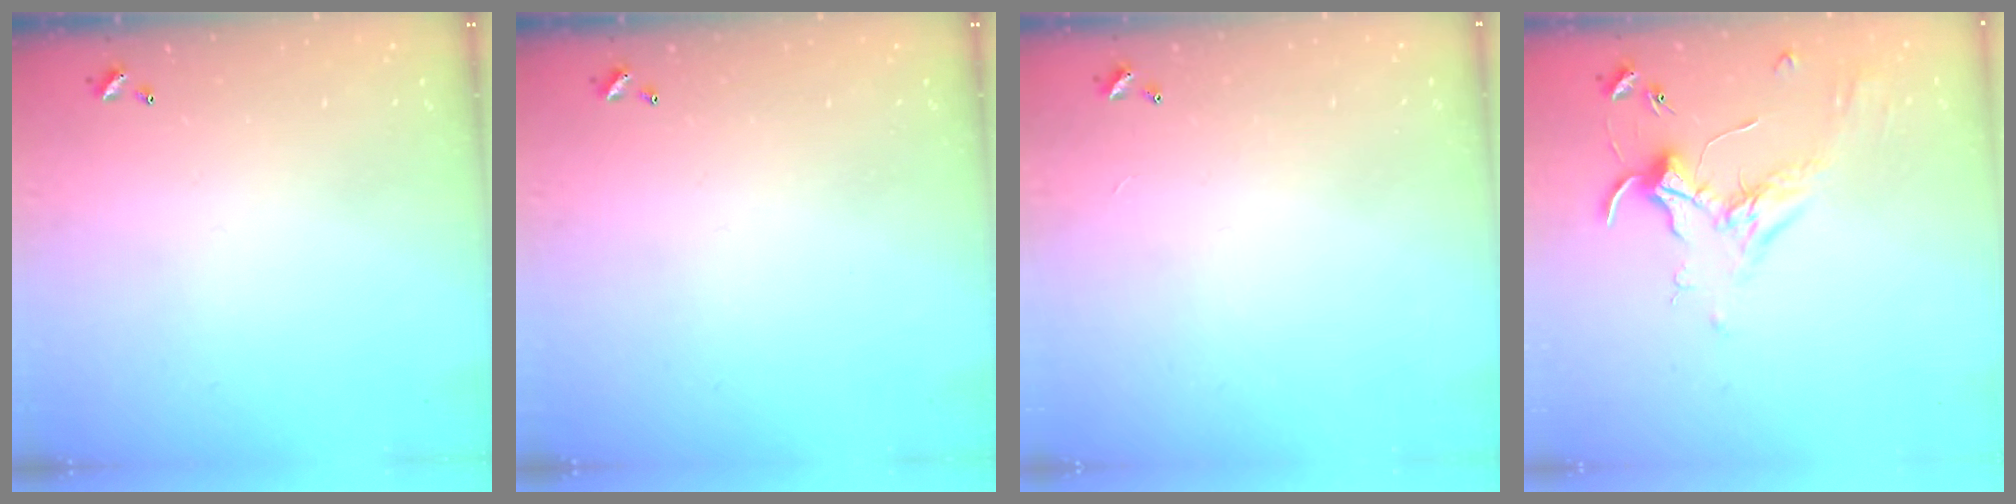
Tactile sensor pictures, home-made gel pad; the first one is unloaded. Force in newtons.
{"total": 0.0}
{"total": 2.6, "press": 2.6, "slide": 0.3}
{"total": 1.8, "press": 1.8, "slide": 0.4}